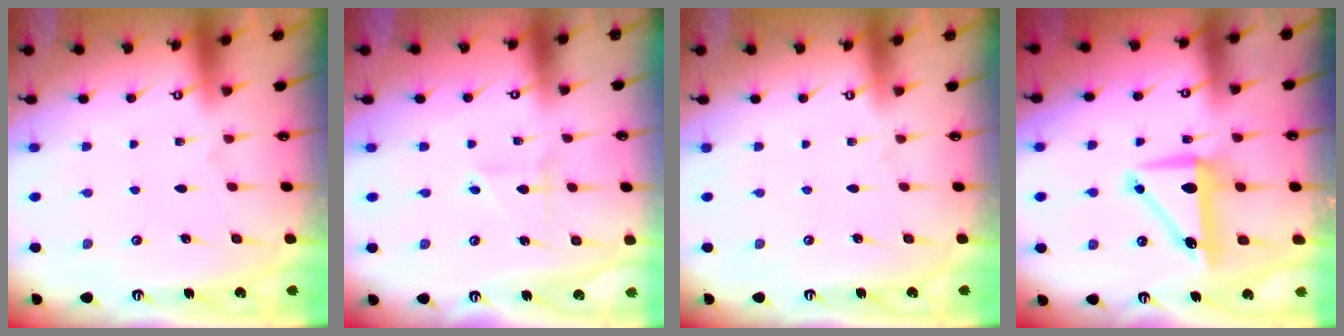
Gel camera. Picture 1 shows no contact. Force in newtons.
{"total": 1.6, "press": 1.4, "slide": 0.9}
{"total": 0.0}
{"total": 9.0, "press": 8.9, "slide": 1.6}